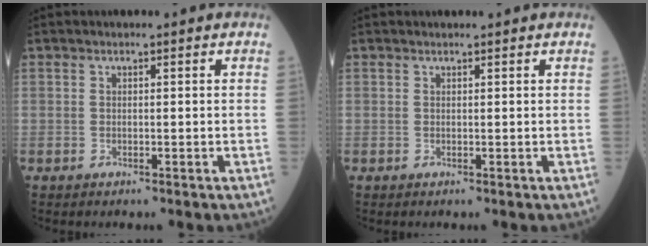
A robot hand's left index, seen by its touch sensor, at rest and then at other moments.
{"total": 0.9, "force": [0.9, 0.1, 0.2], "torque": [-0.007, 0.007, 0.015]}